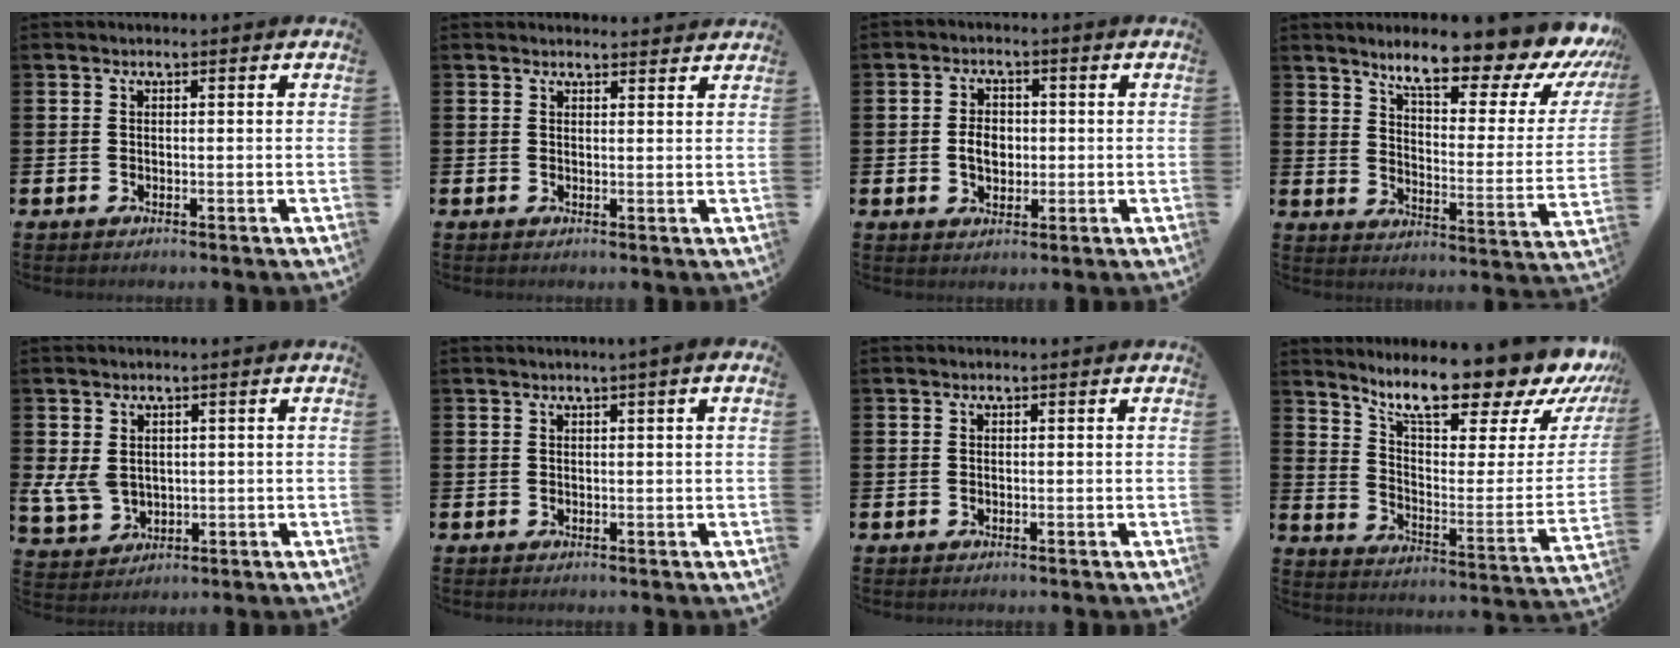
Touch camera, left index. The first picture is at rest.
{"total": 1.8, "force": [1.8, 0.1, -0.1], "torque": [0.012, -0.012, 0.030]}
{"total": 3.6, "force": [-0.2, 2.8, 2.3], "torque": [-0.033, 0.004, -0.010]}
{"total": 12.1, "force": [9.9, 3.3, 6.1], "torque": [-0.107, -0.076, 0.158]}
{"total": 3.9, "force": [1.4, 3.2, 1.8], "torque": [-0.038, 0.001, 0.026]}
{"total": 1.1, "force": [0.6, -0.3, 0.8], "torque": [-0.008, -0.003, 0.009]}
{"total": 0.0}
{"total": 12.8, "force": [11.3, 2.9, 5.1], "torque": [-0.098, -0.098, 0.184]}